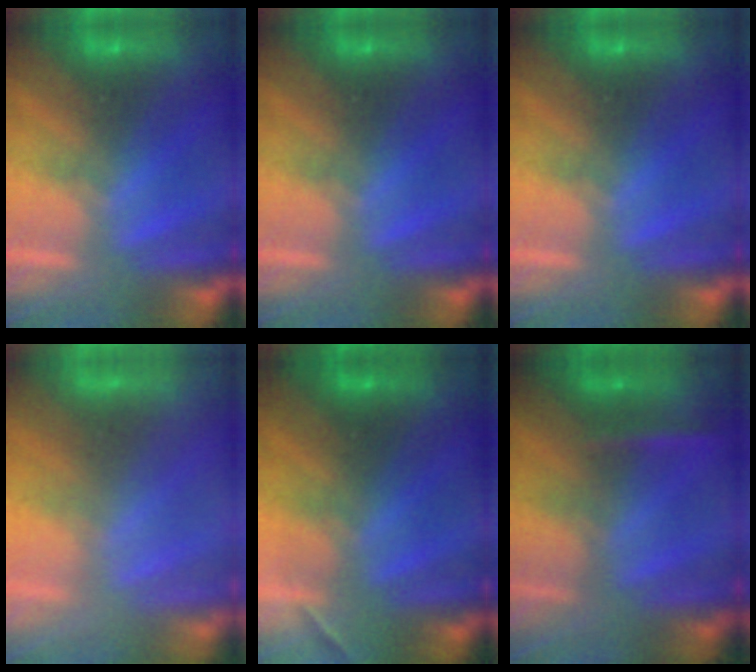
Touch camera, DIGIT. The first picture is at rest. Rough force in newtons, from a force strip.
{"total": 0.0}
{"total": 0.0}
{"total": 8.3}
{"total": 1.7}
{"total": 2.3}